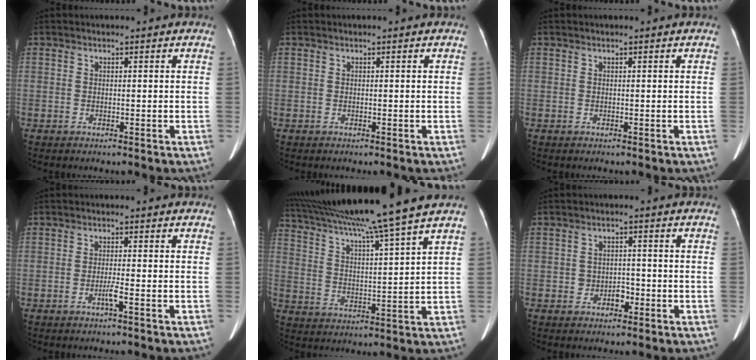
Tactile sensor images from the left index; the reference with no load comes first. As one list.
[{"total": 0.0}, {"total": 0.0}, {"total": 1.6, "force": [-0.9, -0.4, 1.2], "torque": [-0.026, -0.002, -0.018]}, {"total": 17.5, "force": [14.7, -2.6, 9.0], "torque": [-0.159, -0.006, 0.233]}, {"total": 2.4, "force": [-1.1, 1.7, 1.2], "torque": [-0.014, 0.007, -0.015]}]